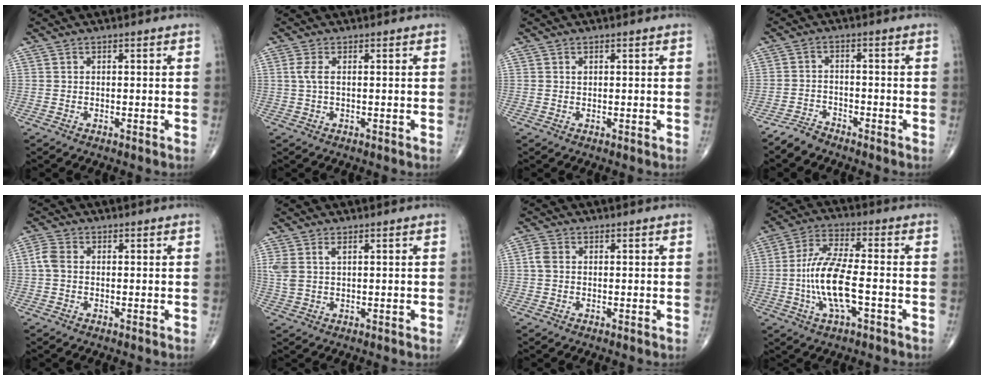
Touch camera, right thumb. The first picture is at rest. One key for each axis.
{"total": 2.3, "fx": 0.4, "fy": 0.8, "fz": 2.1, "tx": -0.058, "ty": 0.006, "tz": 0.009}
{"total": 0.5, "fx": 0.2, "fy": 0.3, "fz": 0.3, "tx": -0.003, "ty": 0.001, "tz": 0.004}
{"total": 3.3, "fx": -3.1, "fy": 1.0, "fz": 0.4, "tx": -0.009, "ty": 0.005, "tz": -0.063}
{"total": 2.9, "fx": 0.0, "fy": 2.1, "fz": 2.0, "tx": -0.047, "ty": 0.008, "tz": -0.006}
{"total": 3.6, "fx": 1.4, "fy": 1.7, "fz": 2.8, "tx": -0.075, "ty": 0.007, "tz": 0.036}
{"total": 2.0, "fx": 0.1, "fy": 1.5, "fz": 1.4, "tx": -0.032, "ty": 0.006, "tz": 0.001}
{"total": 12.5, "fx": -2.7, "fy": 4.2, "fz": 11.4, "tx": -0.238, "ty": 0.020, "tz": -0.051}